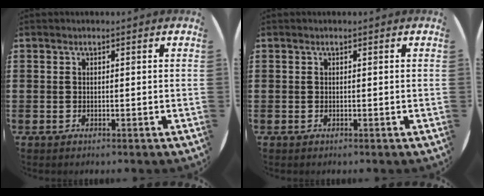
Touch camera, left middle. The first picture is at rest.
{"total": 0.0}